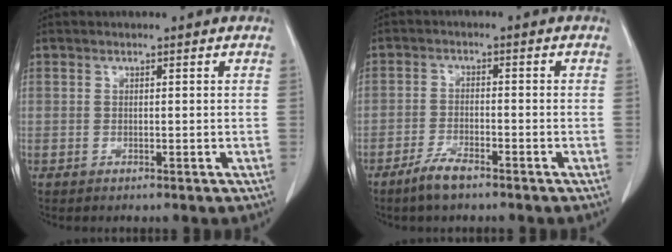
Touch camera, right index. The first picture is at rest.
{"total": 4.2, "force": [-3.2, 0.9, 2.5], "torque": [-0.054, -0.002, -0.062]}